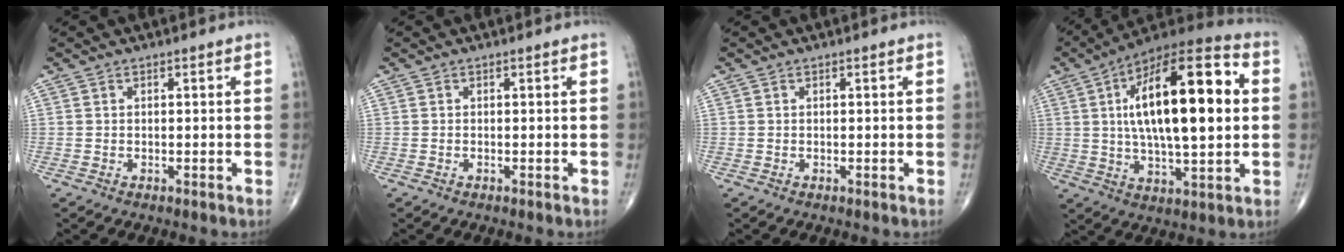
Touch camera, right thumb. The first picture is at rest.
{"total": 0.0}
{"total": 0.0}
{"total": 24.2, "force": [3.6, 8.9, 22.2], "torque": [-0.354, 0.013, 0.048]}